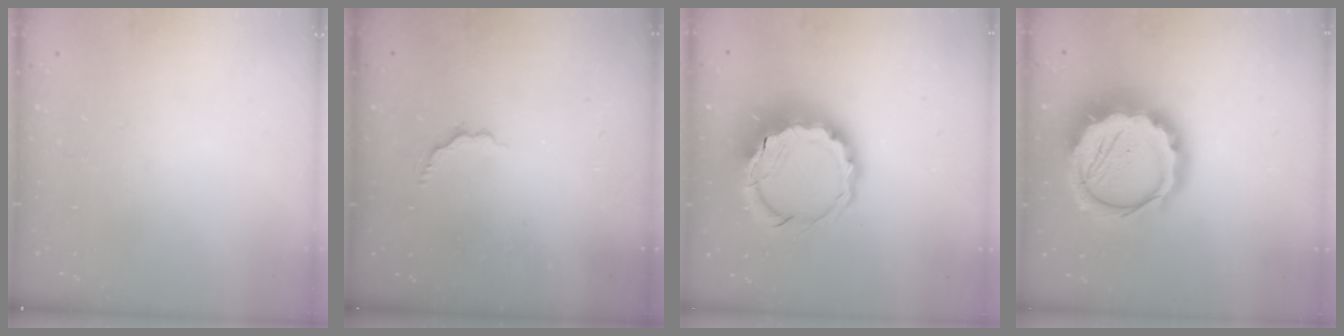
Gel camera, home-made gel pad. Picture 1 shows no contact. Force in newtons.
{"total": 2.5, "press": 2.3, "slide": 1.0}
{"total": 12.2, "press": 11.8, "slide": 2.8}
{"total": 19.3, "press": 18.9, "slide": 3.9}